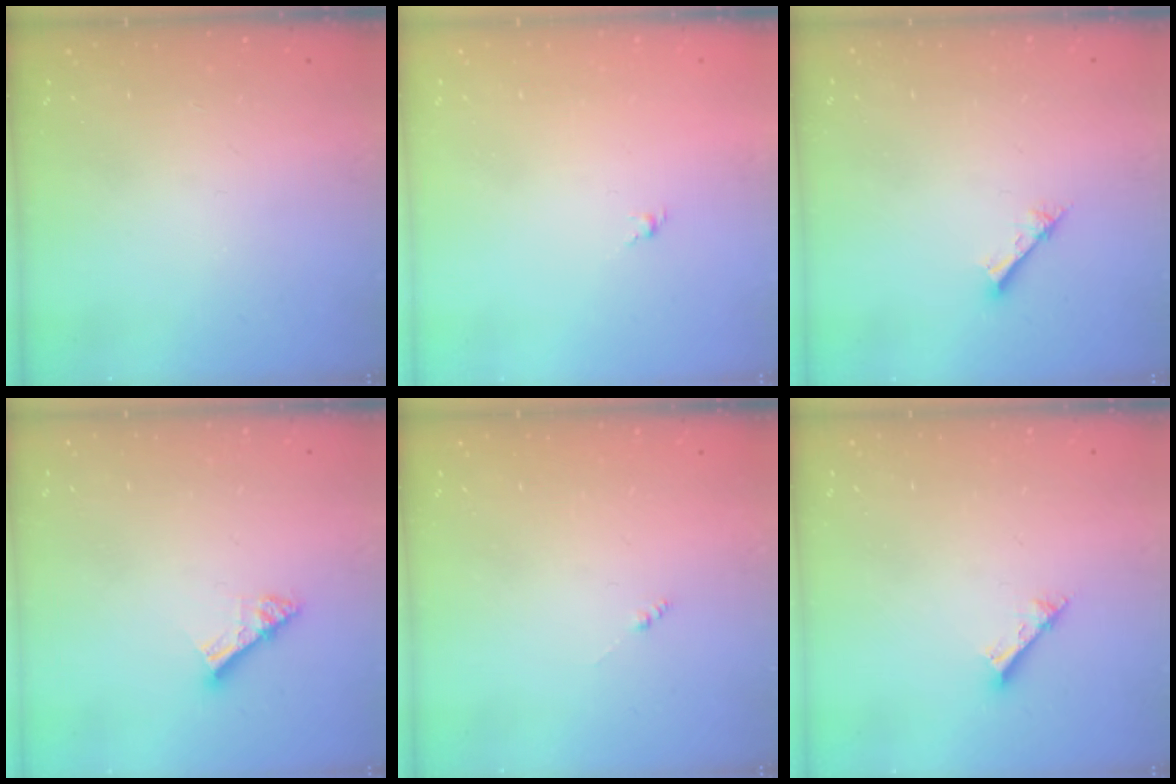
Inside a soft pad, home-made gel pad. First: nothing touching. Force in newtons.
{"total": 1.4, "press": 1.2, "slide": 0.6}
{"total": 1.5, "press": 1.5, "slide": 0.1}
{"total": 7.2, "press": 7.2, "slide": 0.5}
{"total": 0.0}
{"total": 2.5, "press": 2.5, "slide": 0.1}